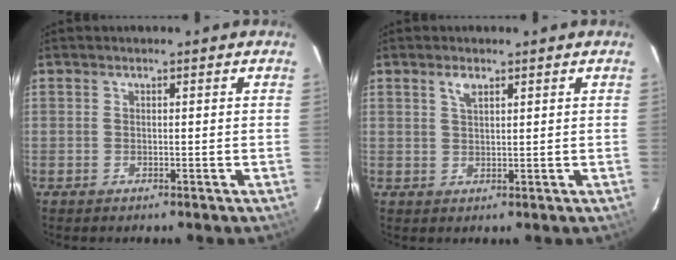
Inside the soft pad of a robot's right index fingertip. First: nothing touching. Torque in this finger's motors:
{"motor_torque": [0.20, 0.10, 0.05, 0.02]}